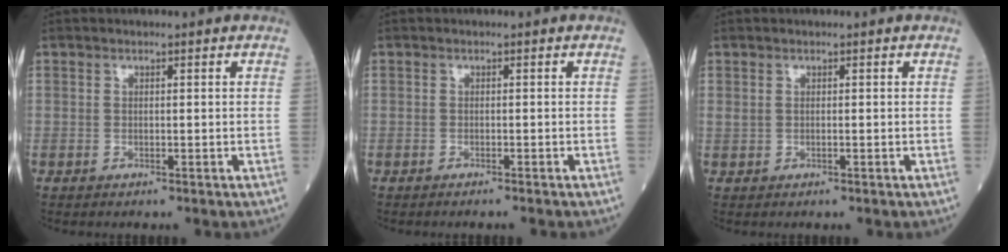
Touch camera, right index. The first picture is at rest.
{"total": 1.5, "force": [-1.4, 0.0, 0.6], "torque": [-0.008, 0.000, -0.017]}
{"total": 0.7, "force": [0.2, 0.2, 0.6], "torque": [-0.025, 0.006, 0.010]}